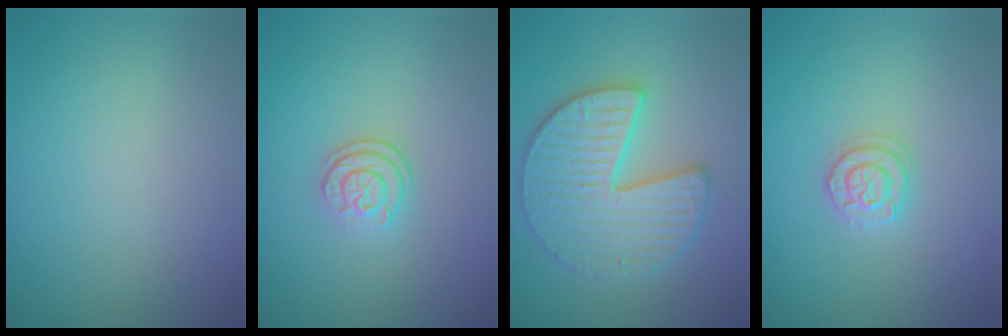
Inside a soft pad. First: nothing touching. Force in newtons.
{"total": 2.4, "press": 1.8, "slide": 1.5}
{"total": 6.0, "press": 6.0, "slide": 0.9}
{"total": 1.7, "press": 1.7, "slide": 0.2}